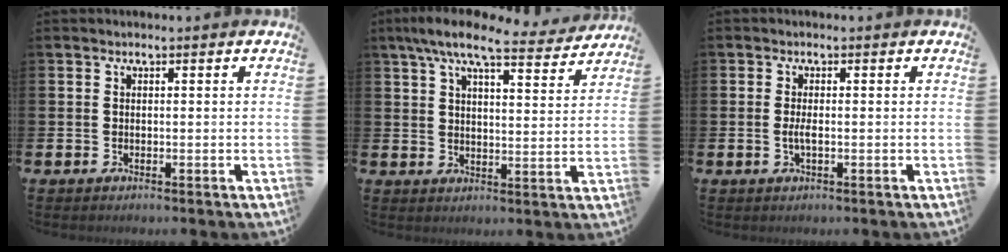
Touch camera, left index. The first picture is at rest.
{"total": 8.6, "force": [7.3, 1.5, 4.2], "torque": [-0.085, -0.032, 0.127]}
{"total": 1.5, "force": [-0.3, 0.4, 1.4], "torque": [-0.033, 0.002, -0.005]}